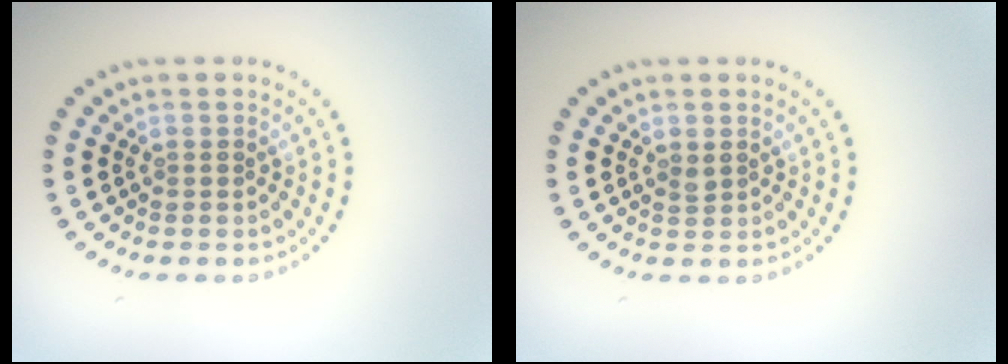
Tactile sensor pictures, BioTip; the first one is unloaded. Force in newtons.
{"total": 0.6, "press": 0.6, "slide": 0.3}